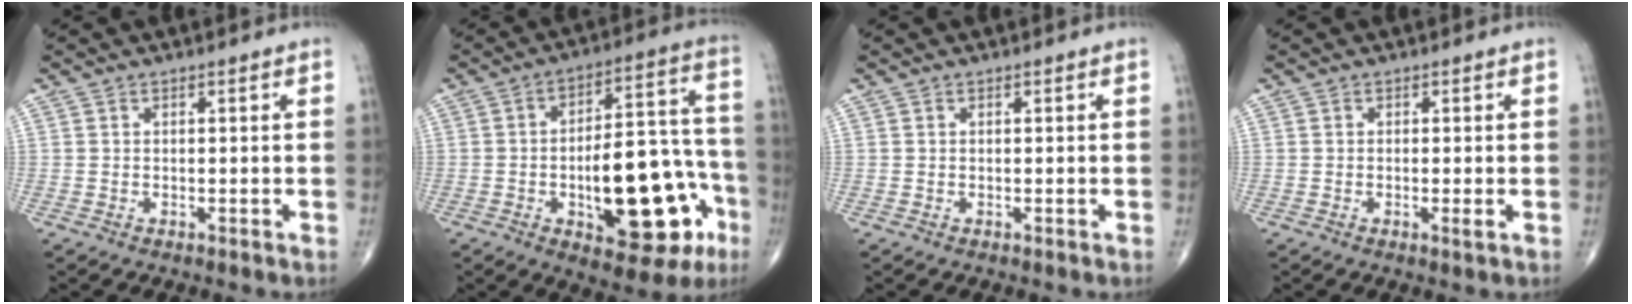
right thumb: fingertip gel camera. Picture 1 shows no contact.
{"total": 22.8, "force": [-7.1, 10.0, 19.2], "torque": [-0.237, 0.048, -0.083]}
{"total": 0.0}
{"total": 1.2, "force": [-0.3, 0.1, 1.1], "torque": [-0.021, -0.006, -0.006]}